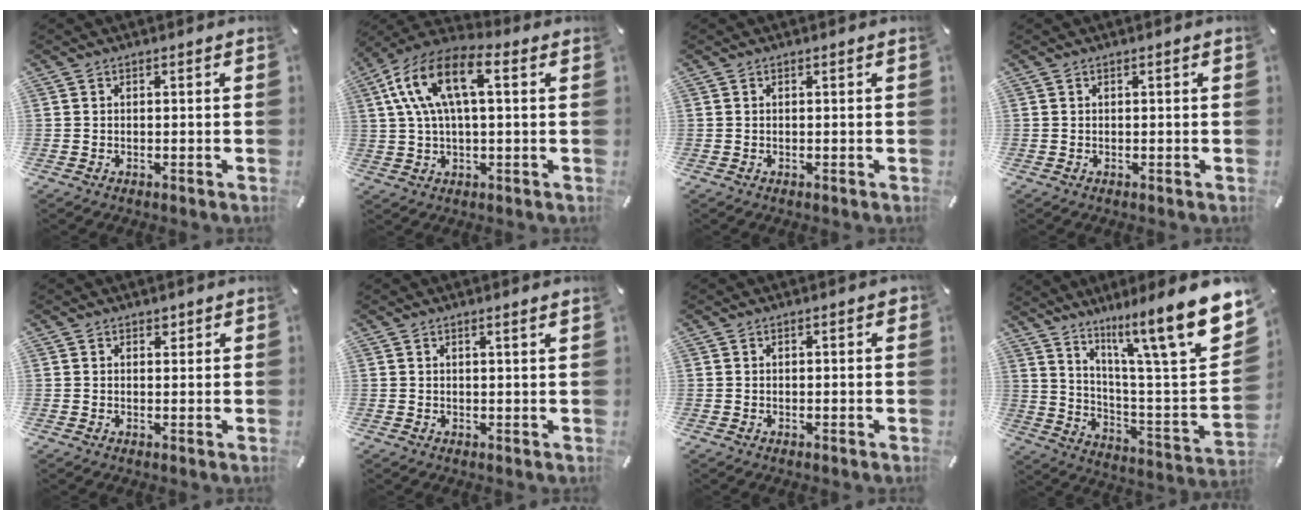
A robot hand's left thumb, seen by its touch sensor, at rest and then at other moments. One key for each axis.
{"total": 12.6, "fx": 3.8, "fy": 5.6, "fz": 10.7, "tx": -0.237, "ty": 0.000, "tz": 0.065}
{"total": 0.0}
{"total": 0.0}
{"total": 1.3, "fx": 0.7, "fy": 1.0, "fz": 0.3, "tx": 0.001, "ty": -0.001, "tz": 0.012}
{"total": 1.1, "fx": 0.8, "fy": -0.2, "fz": 0.8, "tx": -0.014, "ty": -0.002, "tz": 0.014}
{"total": 0.7, "fx": 0.2, "fy": 0.4, "fz": 0.5, "tx": -0.009, "ty": 0.004, "tz": 0.001}
{"total": 19.0, "fx": 13.0, "fy": 3.1, "fz": 13.6, "tx": -0.200, "ty": -0.103, "tz": 0.195}